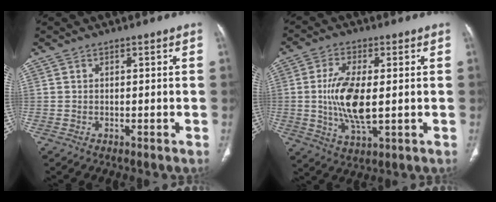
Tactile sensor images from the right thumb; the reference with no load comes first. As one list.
[{"total": 11.1, "force": [-0.1, 4.5, 10.1], "torque": [-0.209, -0.011, 0.000]}]